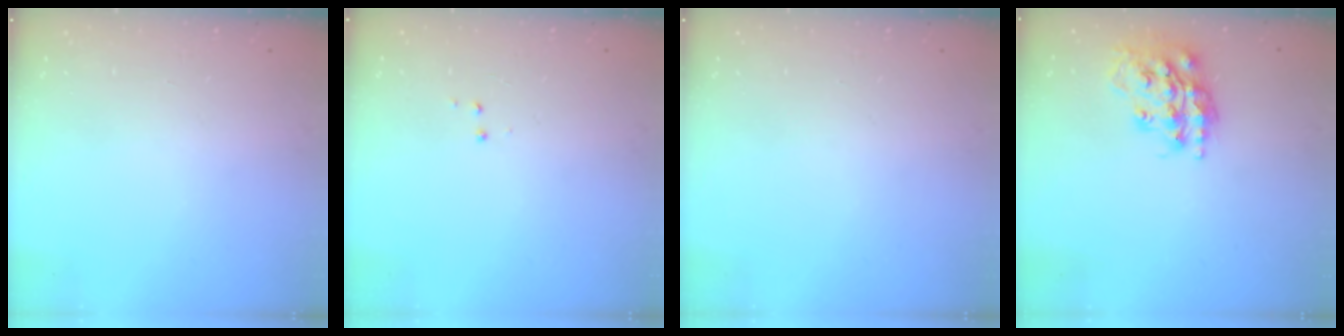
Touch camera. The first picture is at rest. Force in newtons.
{"total": 2.9, "press": 2.8, "slide": 0.4}
{"total": 0.0}
{"total": 18.1, "press": 18.0, "slide": 1.4}